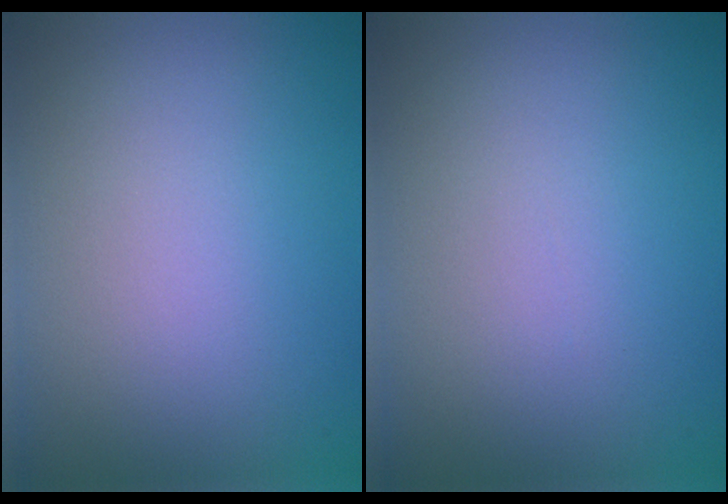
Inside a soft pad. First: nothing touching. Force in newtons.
{"total": 0.0}